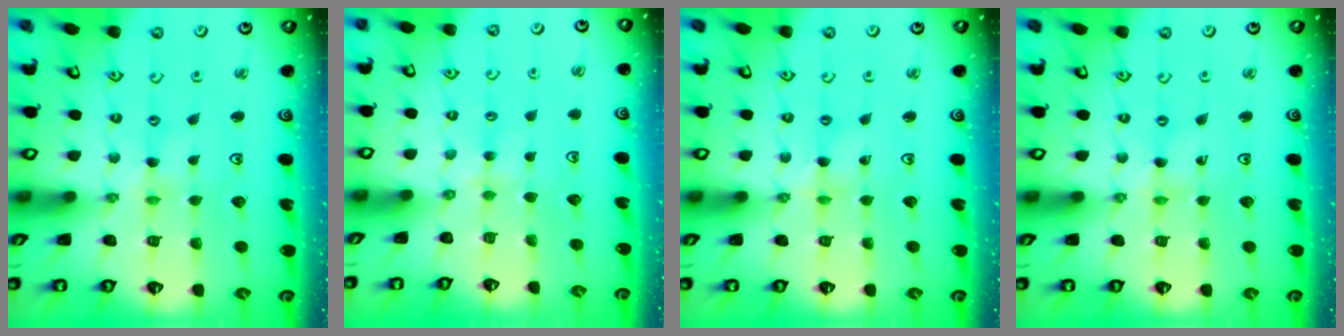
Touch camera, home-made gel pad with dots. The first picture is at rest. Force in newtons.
{"total": 2.4, "press": 2.3, "slide": 0.4}
{"total": 1.6, "press": 1.6, "slide": 0.3}
{"total": 0.5, "press": 0.5, "slide": 0.1}